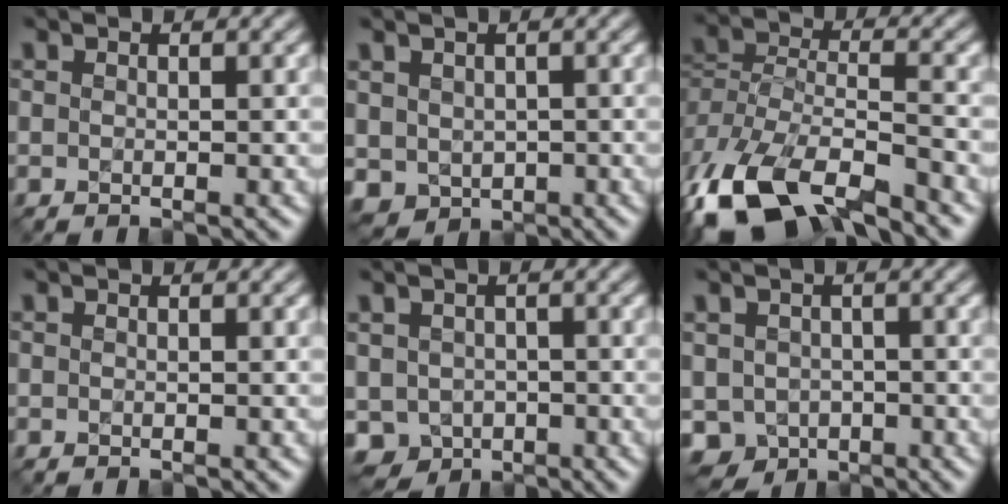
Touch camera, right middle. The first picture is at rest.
{"total": 2.9, "force": [-0.1, 2.6, 1.2], "torque": [-0.032, -0.007, 0.002]}
{"total": 13.2, "force": [-9.4, 5.3, 7.7], "torque": [-0.165, -0.026, -0.159]}
{"total": 0.0}
{"total": 4.0, "force": [-1.3, 3.5, 1.6], "torque": [-0.032, -0.008, -0.026]}
{"total": 4.4, "force": [-1.5, 3.7, 1.7], "torque": [-0.033, -0.009, -0.030]}